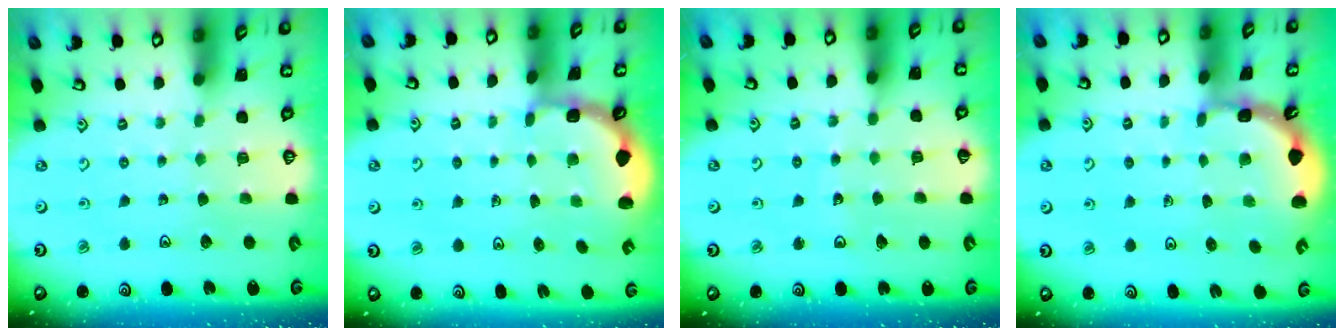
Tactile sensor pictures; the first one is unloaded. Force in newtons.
{"total": 1.8, "press": 1.5, "slide": 1.1}
{"total": 3.7, "press": 3.7, "slide": 0.4}
{"total": 1.5, "press": 1.5, "slide": 0.1}